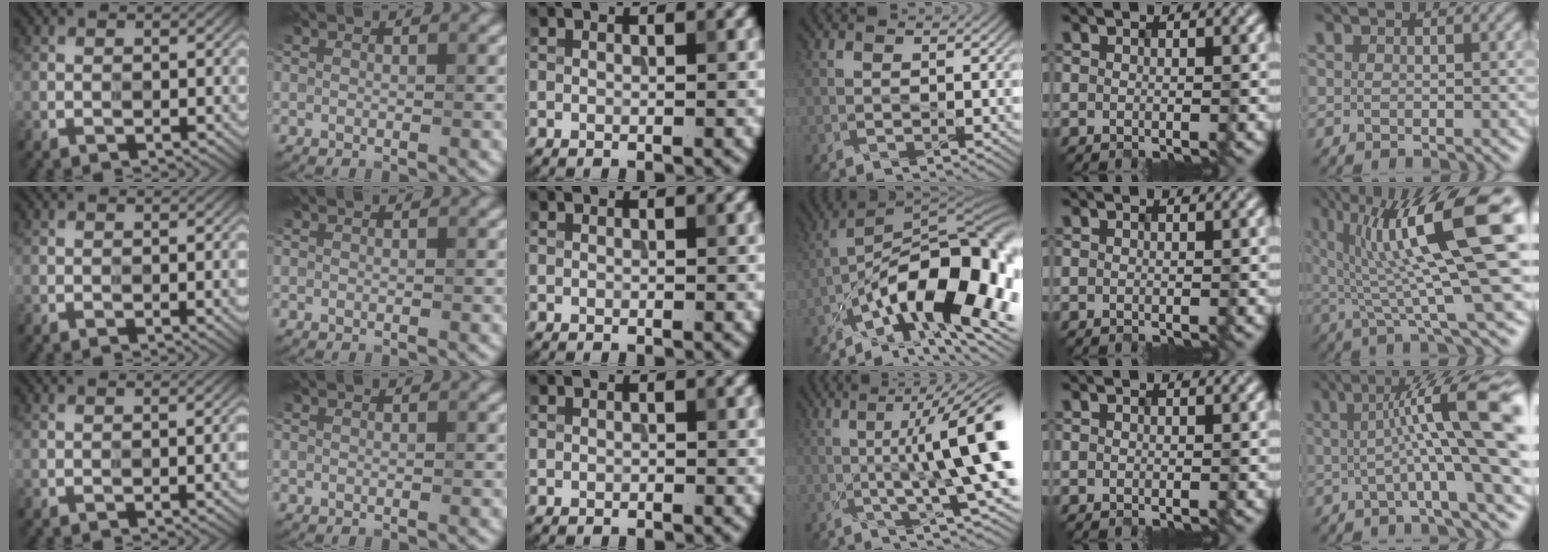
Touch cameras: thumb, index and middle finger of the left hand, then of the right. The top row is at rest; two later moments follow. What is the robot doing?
{"motion": "extract", "object": "connector and pipe"}